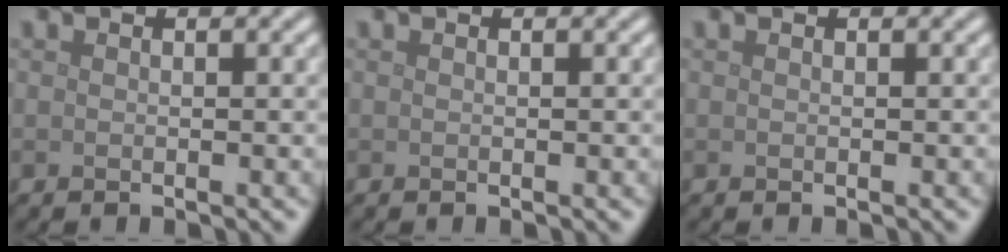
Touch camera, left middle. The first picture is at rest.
{"total": 0.0}
{"total": 0.0}